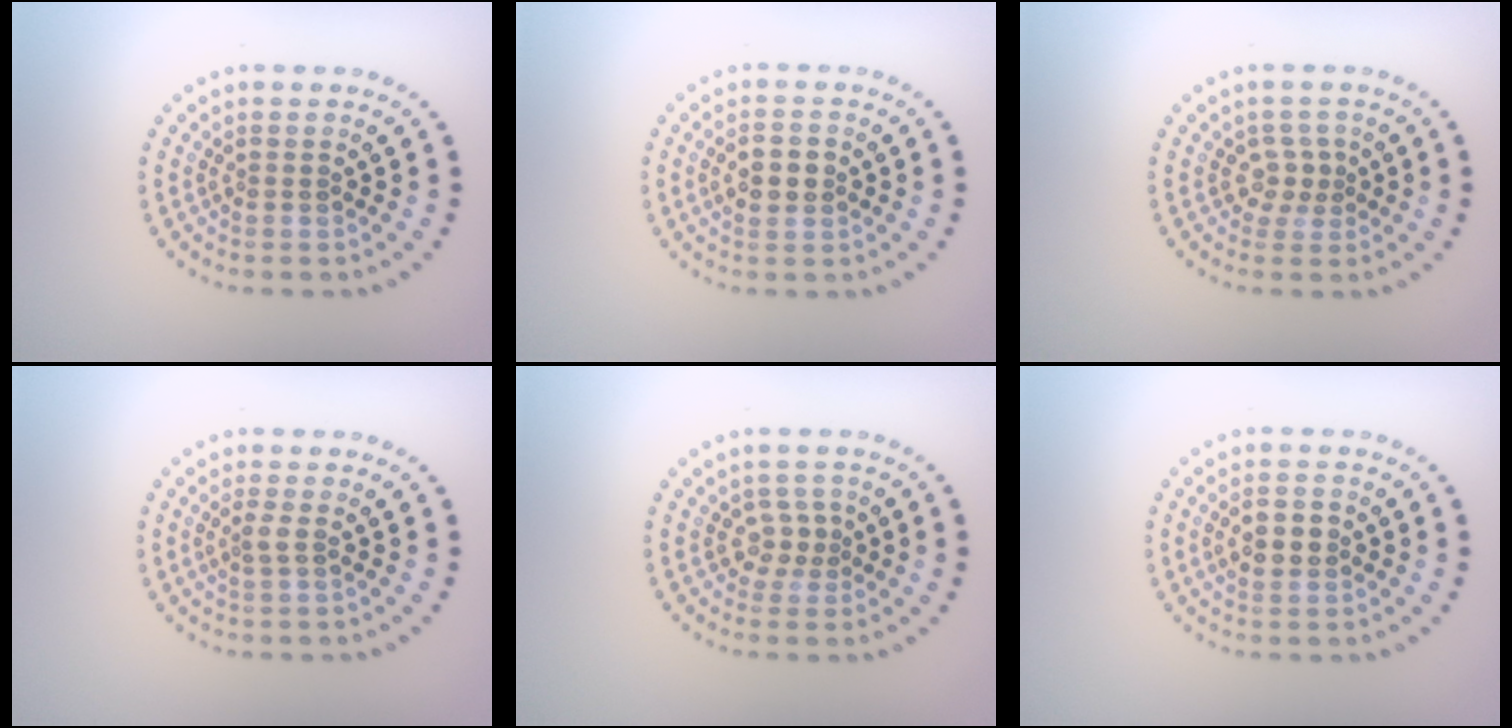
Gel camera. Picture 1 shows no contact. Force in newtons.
{"total": 2.6, "press": 2.6, "slide": 0.1}
{"total": 2.0, "press": 1.5, "slide": 1.2}
{"total": 0.9, "press": 0.7, "slide": 0.5}
{"total": 1.8, "press": 1.4, "slide": 1.2}
{"total": 2.6, "press": 2.6, "slide": 0.1}